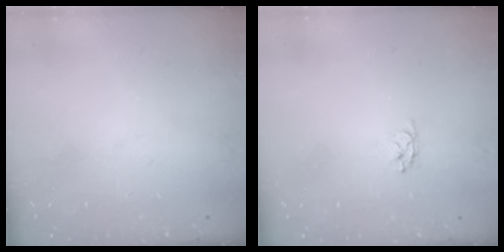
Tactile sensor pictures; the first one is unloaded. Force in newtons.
{"total": 2.9, "press": 2.9, "slide": 0.3}